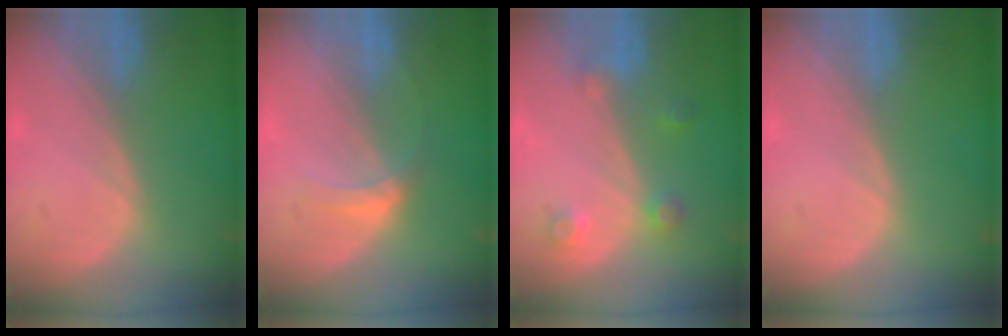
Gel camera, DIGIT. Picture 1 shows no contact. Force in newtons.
{"total": 3.2, "press": 2.8, "slide": 1.6}
{"total": 3.6, "press": 3.3, "slide": 1.5}
{"total": 0.0}